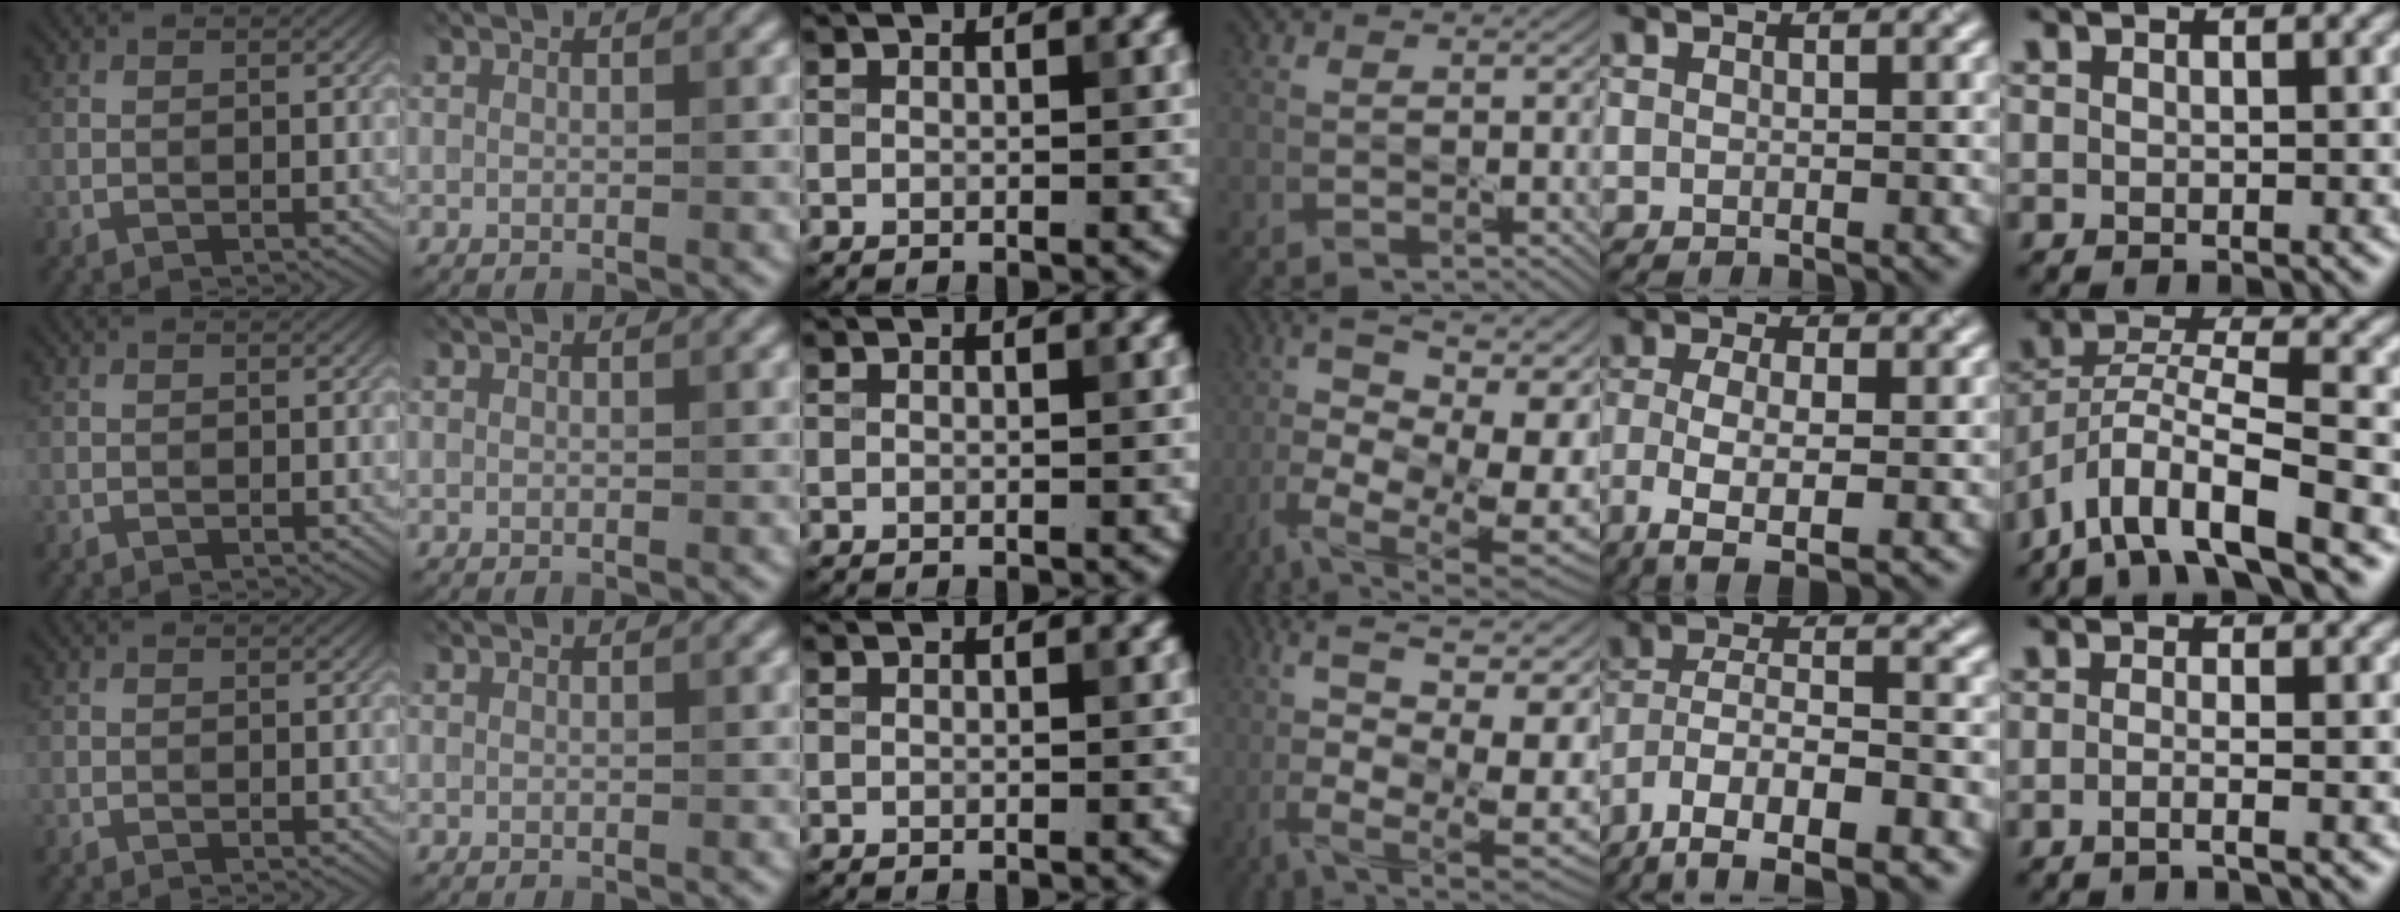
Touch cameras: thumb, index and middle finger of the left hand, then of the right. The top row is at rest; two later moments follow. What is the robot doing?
{"motion": "squeeze", "object": "bubble wrap"}